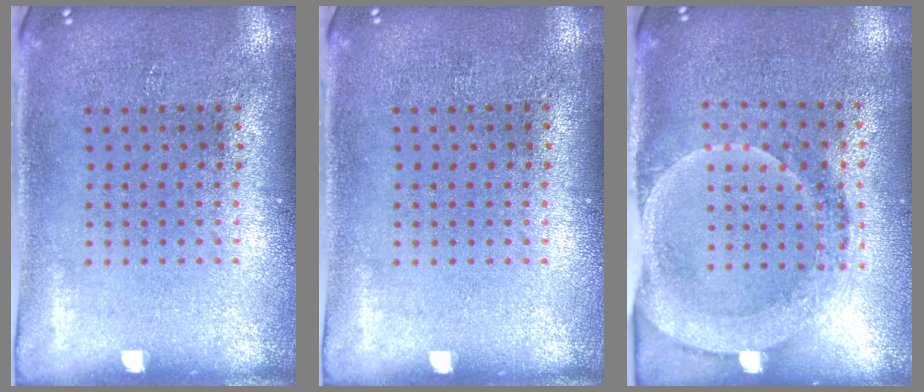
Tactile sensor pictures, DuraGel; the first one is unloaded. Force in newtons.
{"total": 0.0}
{"total": 1.8, "press": 1.6, "slide": 0.7}